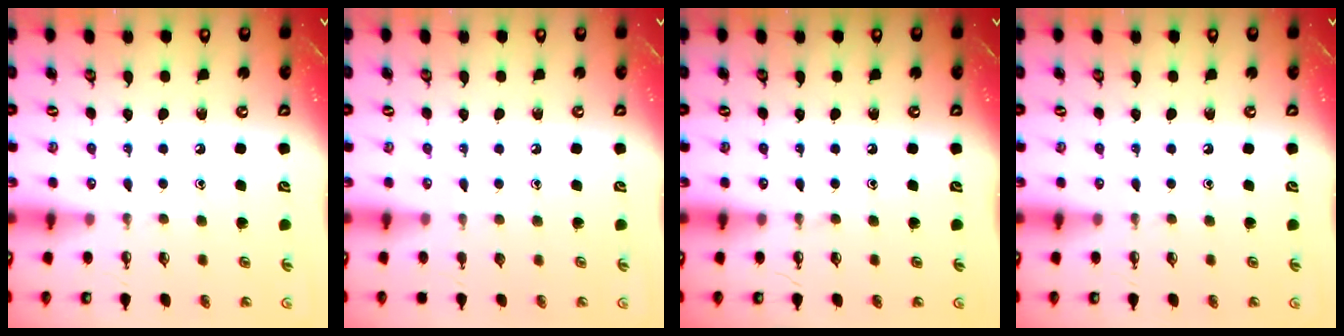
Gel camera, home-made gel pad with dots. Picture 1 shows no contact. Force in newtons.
{"total": 0.0}
{"total": 0.0}
{"total": 0.0}